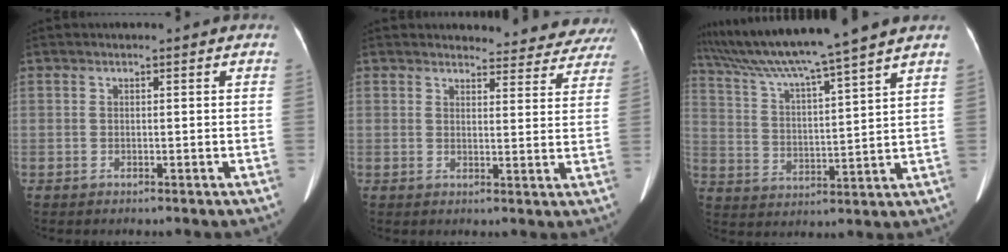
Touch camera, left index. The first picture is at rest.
{"total": 13.8, "force": [13.3, 3.4, 1.2], "torque": [0.026, -0.042, 0.120]}
{"total": 15.1, "force": [12.9, -2.2, 7.5], "torque": [-0.138, 0.003, 0.212]}